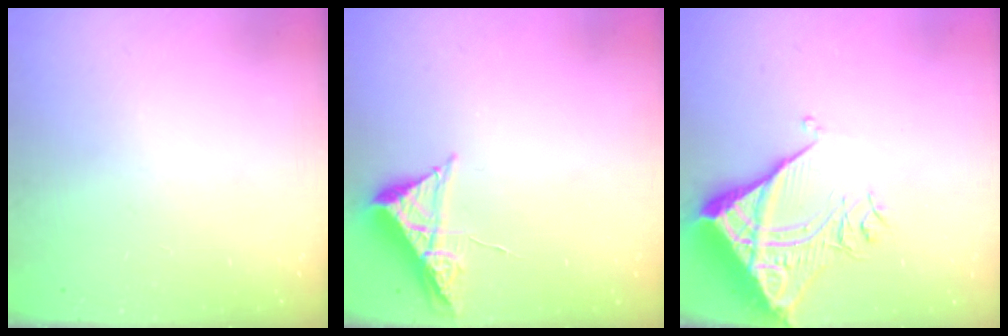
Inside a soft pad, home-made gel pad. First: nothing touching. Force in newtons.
{"total": 7.9, "press": 7.9, "slide": 0.8}
{"total": 10.6, "press": 10.6, "slide": 1.1}